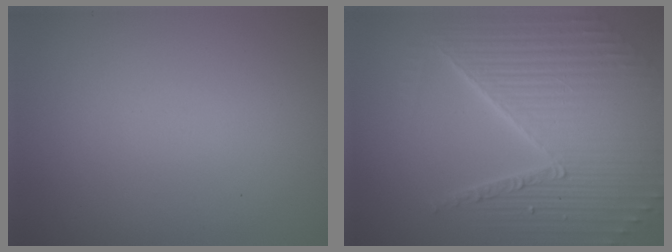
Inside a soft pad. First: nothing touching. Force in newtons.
{"total": 9.5, "press": 6.0, "slide": 7.4}